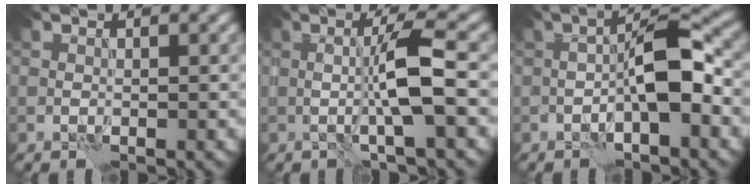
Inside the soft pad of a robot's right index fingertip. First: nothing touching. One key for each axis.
{"total": 3.5, "fx": 0.4, "fy": -0.1, "fz": 3.5, "tx": -0.079, "ty": 0.000, "tz": -0.005}
{"total": 4.6, "fx": -1.0, "fy": 0.9, "fz": 4.4, "tx": -0.090, "ty": 0.012, "tz": -0.026}